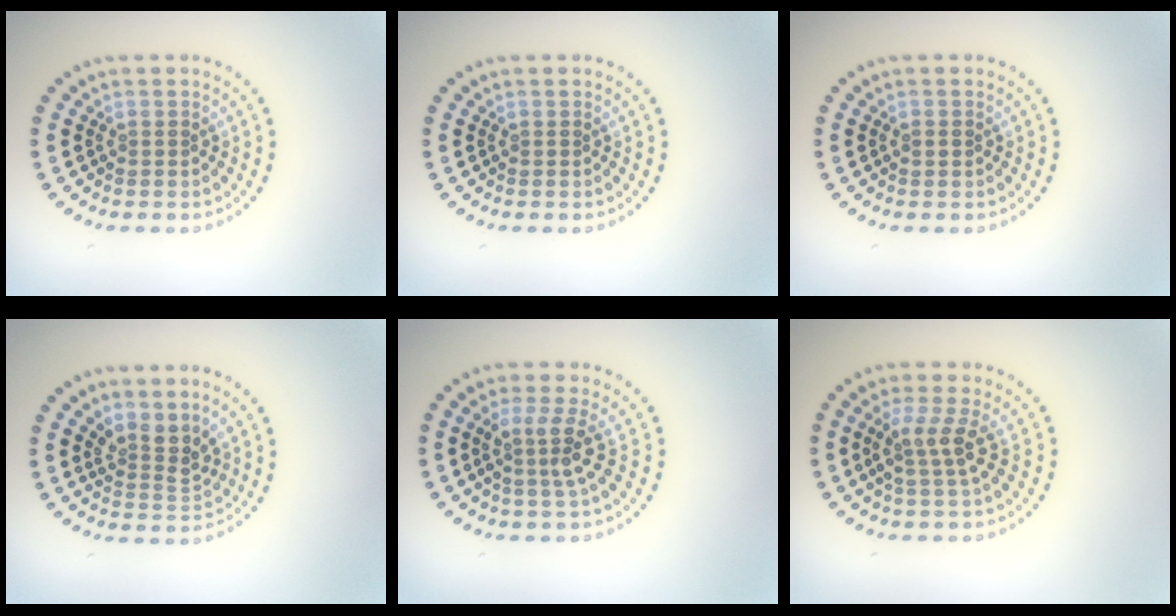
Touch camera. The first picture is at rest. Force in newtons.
{"total": 0.0}
{"total": 0.8, "press": 0.8, "slide": 0.1}
{"total": 2.7, "press": 2.0, "slide": 1.9}
{"total": 2.7, "press": 2.0, "slide": 1.7}
{"total": 2.7, "press": 2.0, "slide": 1.8}